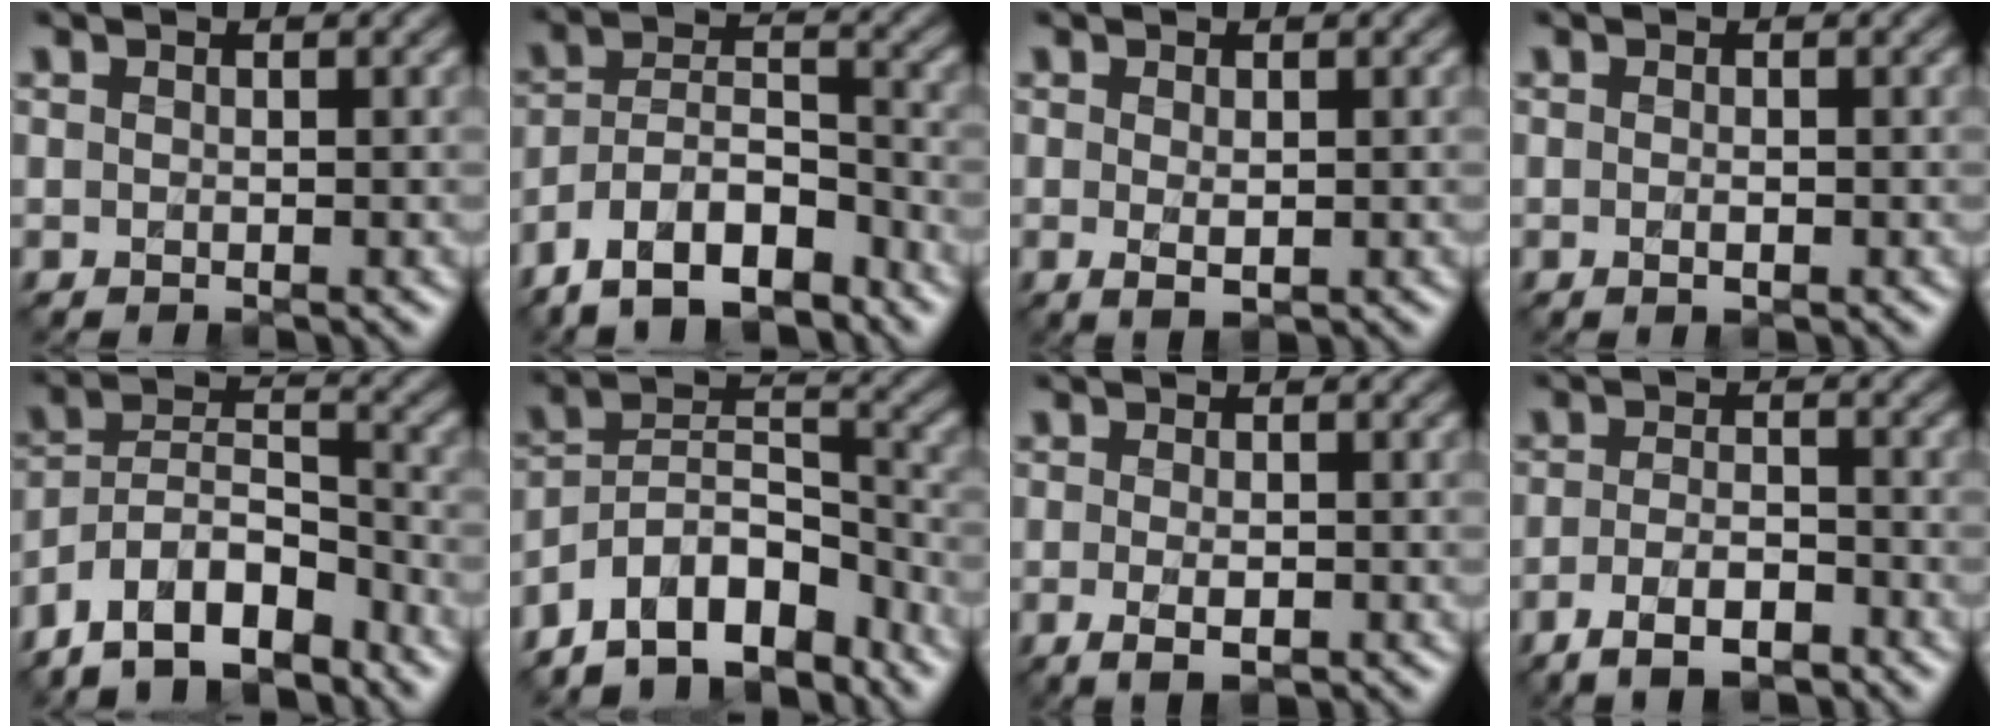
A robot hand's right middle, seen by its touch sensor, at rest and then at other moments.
{"total": 9.0, "force": [-6.4, 3.7, 5.2], "torque": [-0.088, 0.002, -0.122]}
{"total": 1.5, "force": [-0.1, 0.5, 1.4], "torque": [-0.026, -0.005, 0.001]}
{"total": 0.9, "force": [-0.3, 0.2, 0.8], "torque": [-0.014, -0.002, -0.004]}
{"total": 9.2, "force": [-6.9, 3.7, 4.9], "torque": [-0.079, 0.008, -0.134]}
{"total": 9.4, "force": [-7.2, 4.1, 4.5], "torque": [-0.069, 0.017, -0.136]}
{"total": 2.4, "force": [-0.8, 0.9, 2.0], "torque": [-0.038, -0.008, -0.013]}
{"total": 4.2, "force": [-2.5, 1.4, 3.0], "torque": [-0.056, -0.003, -0.046]}